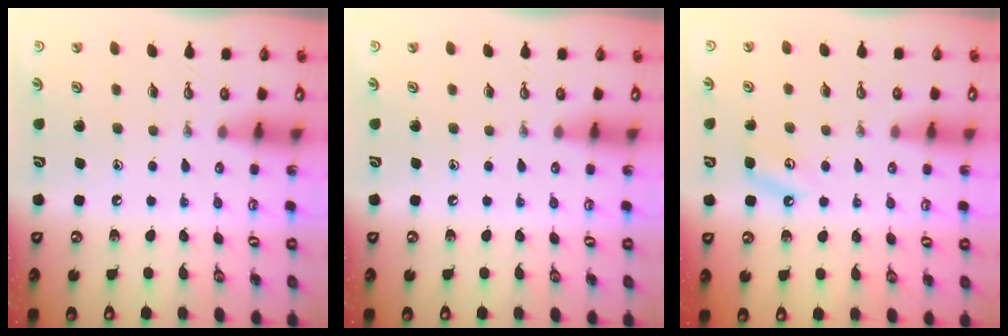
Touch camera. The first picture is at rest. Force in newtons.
{"total": 0.0}
{"total": 3.4, "press": 3.3, "slide": 0.7}